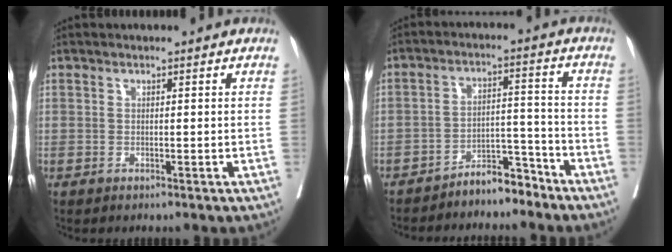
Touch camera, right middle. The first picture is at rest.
{"total": 5.7, "force": [-5.2, 1.7, 1.7], "torque": [-0.022, 0.017, -0.087]}